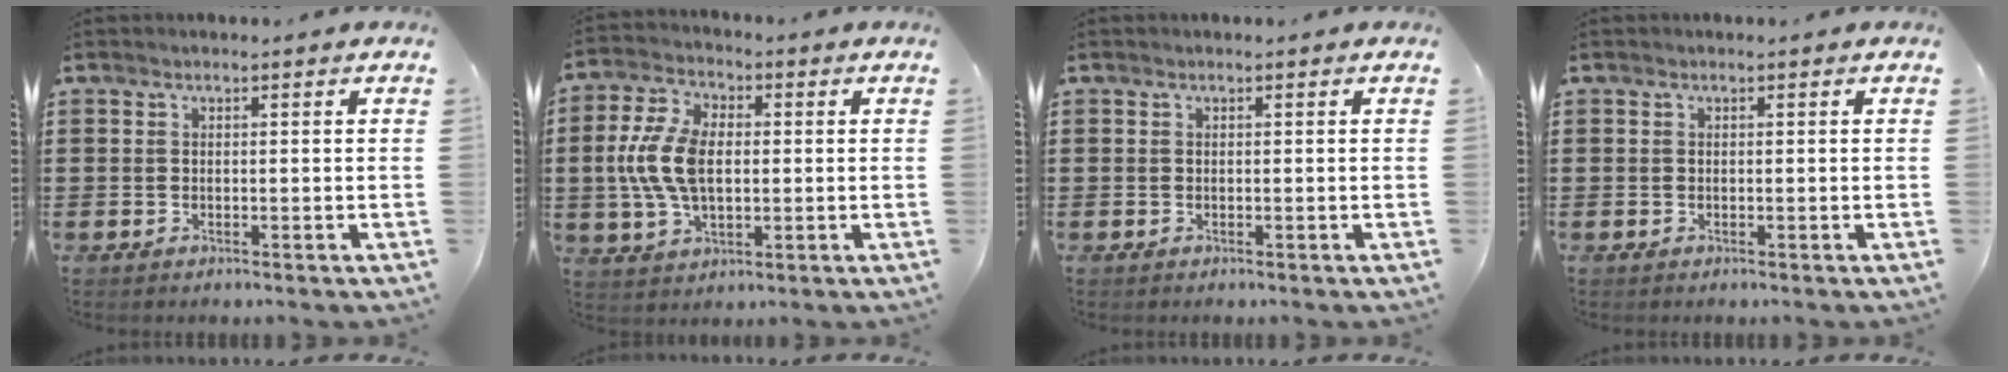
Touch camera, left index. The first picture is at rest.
{"total": 9.5, "force": [0.0, 5.8, 7.6], "torque": [-0.184, 0.009, -0.008]}
{"total": 0.0}
{"total": 0.0}